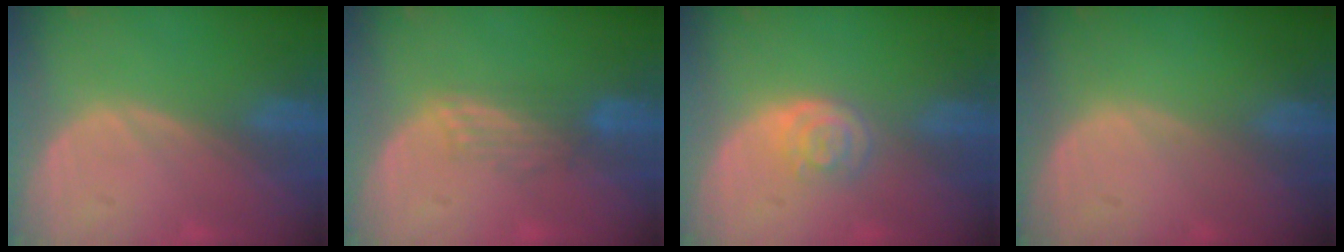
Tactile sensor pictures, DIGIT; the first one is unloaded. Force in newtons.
{"total": 2.7, "press": 2.7, "slide": 0.4}
{"total": 3.3, "press": 3.3, "slide": 0.3}
{"total": 0.0}